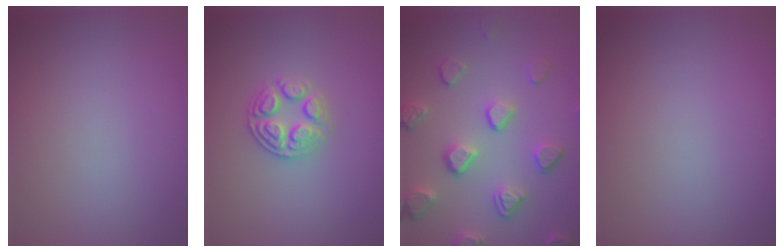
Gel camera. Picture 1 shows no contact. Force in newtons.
{"total": 2.7, "press": 2.6, "slide": 0.8}
{"total": 5.0, "press": 4.0, "slide": 2.9}
{"total": 0.0}